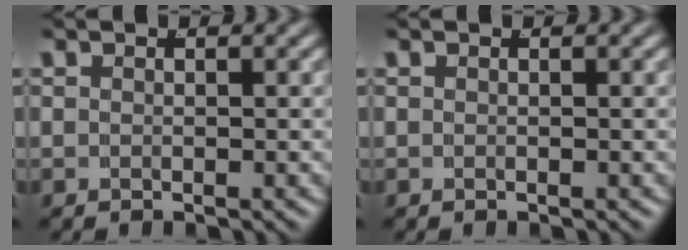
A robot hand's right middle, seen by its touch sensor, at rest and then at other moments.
{"total": 0.0}